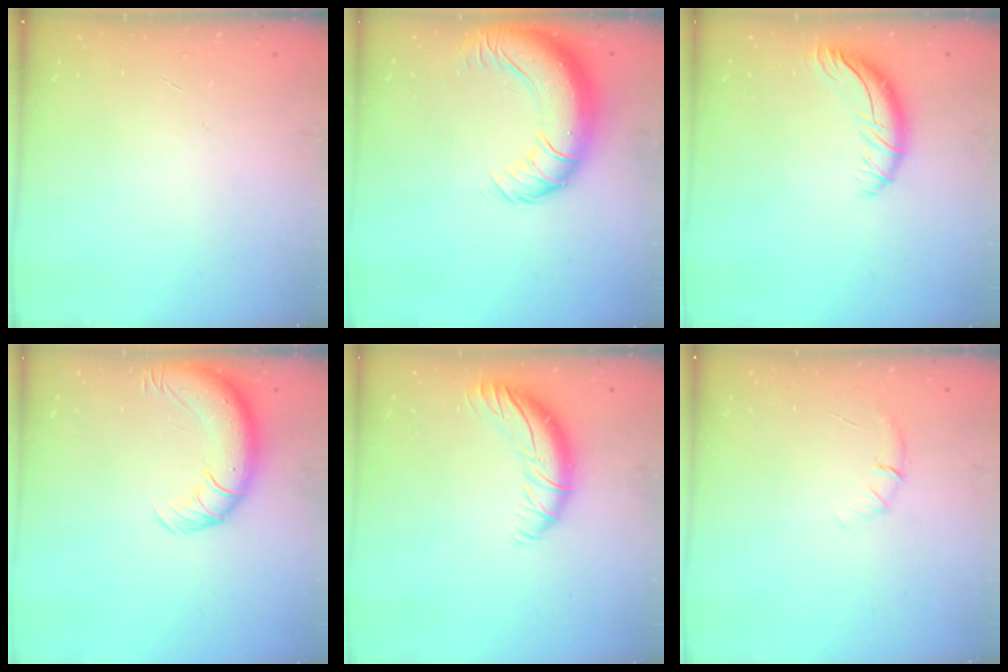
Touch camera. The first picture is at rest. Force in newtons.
{"total": 19.0, "press": 18.5, "slide": 4.5}
{"total": 10.1, "press": 10.0, "slide": 1.3}
{"total": 10.0, "press": 9.7, "slide": 2.5}
{"total": 11.5, "press": 11.4, "slide": 1.7}
{"total": 5.4, "press": 5.1, "slide": 1.6}